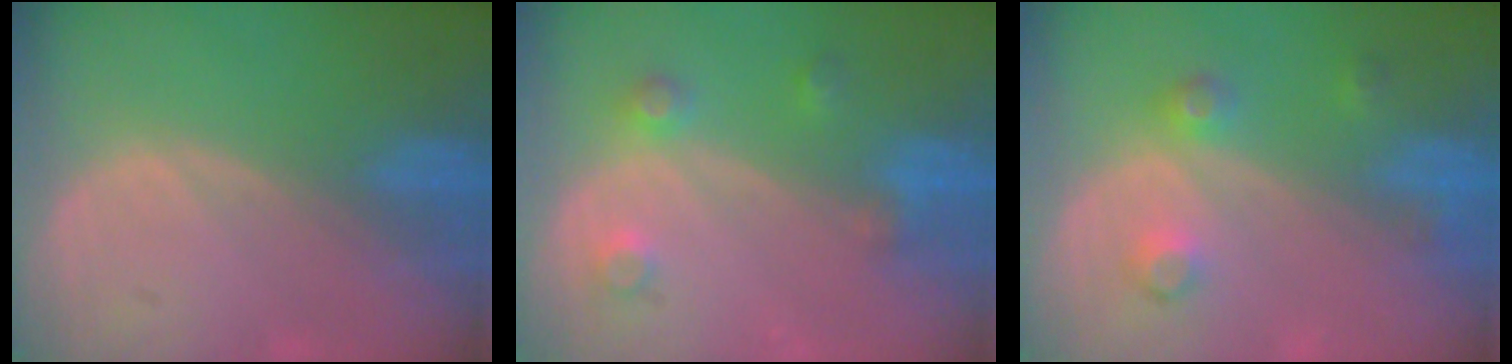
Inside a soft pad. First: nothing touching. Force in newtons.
{"total": 3.6, "press": 3.3, "slide": 1.6}
{"total": 3.5, "press": 3.2, "slide": 1.4}